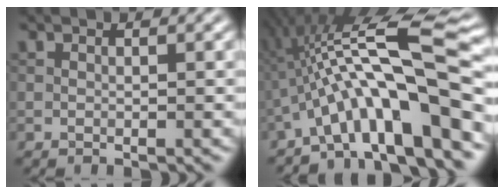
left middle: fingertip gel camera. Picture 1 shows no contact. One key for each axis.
{"total": 13.3, "fx": -3.2, "fy": 2.6, "fz": 12.6, "tx": -0.198, "ty": 0.033, "tz": -0.049}